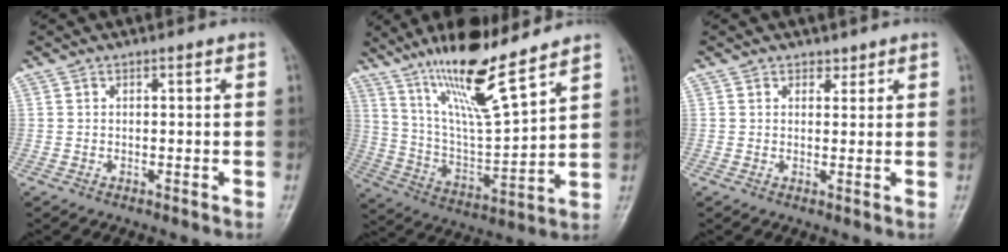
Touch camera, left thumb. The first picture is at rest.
{"total": 16.8, "force": [12.0, 2.6, 11.5], "torque": [-0.194, -0.065, 0.229]}
{"total": 1.5, "force": [1.1, 1.1, 0.0], "torque": [0.018, -0.007, 0.011]}